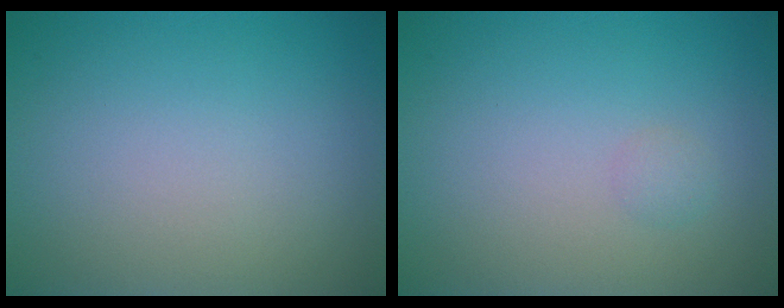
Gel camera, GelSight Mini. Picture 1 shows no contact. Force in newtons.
{"total": 0.7, "press": 0.7, "slide": 0.0}